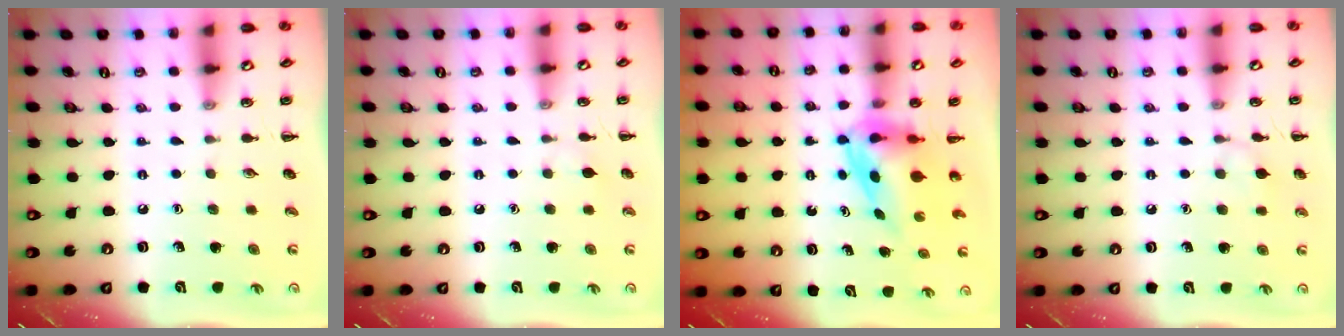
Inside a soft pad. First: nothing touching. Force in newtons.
{"total": 3.0, "press": 2.9, "slide": 1.0}
{"total": 4.0, "press": 3.9, "slide": 0.7}
{"total": 6.2, "press": 6.0, "slide": 1.7}